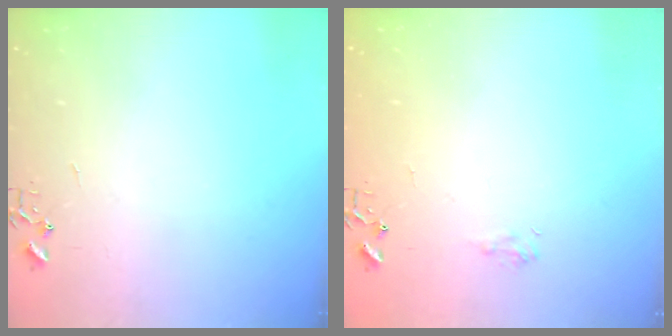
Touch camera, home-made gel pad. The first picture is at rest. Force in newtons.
{"total": 6.9, "press": 6.8, "slide": 0.8}